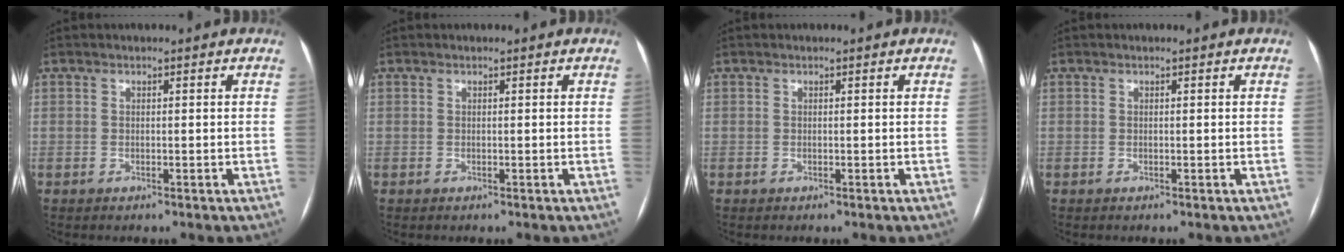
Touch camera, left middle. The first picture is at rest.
{"total": 0.0}
{"total": 0.0}
{"total": 0.0}